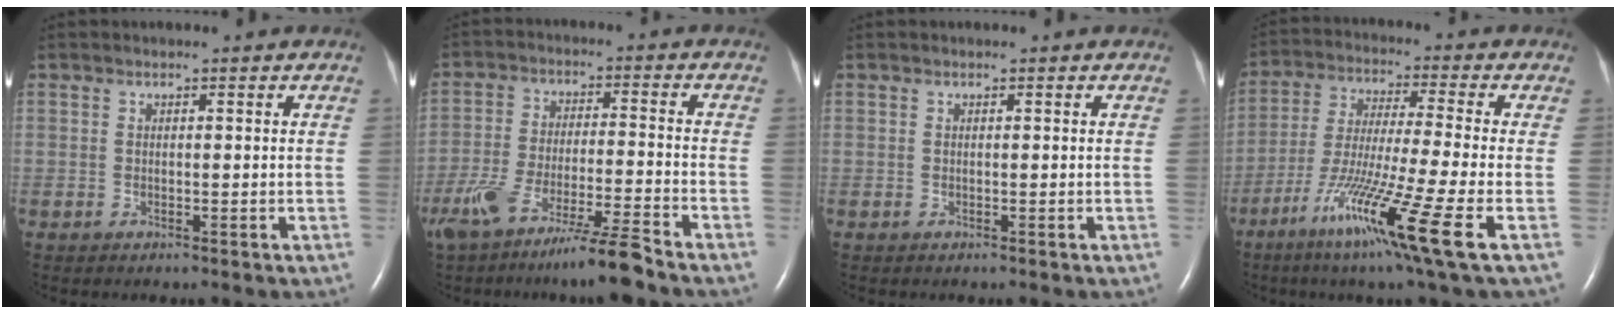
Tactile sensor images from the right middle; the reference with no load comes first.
{"total": 11.2, "force": [-8.5, -0.5, 7.3], "torque": [-0.138, -0.027, -0.153]}
{"total": 0.0}
{"total": 16.2, "force": [-7.5, -1.3, 14.3], "torque": [-0.279, -0.051, -0.138]}